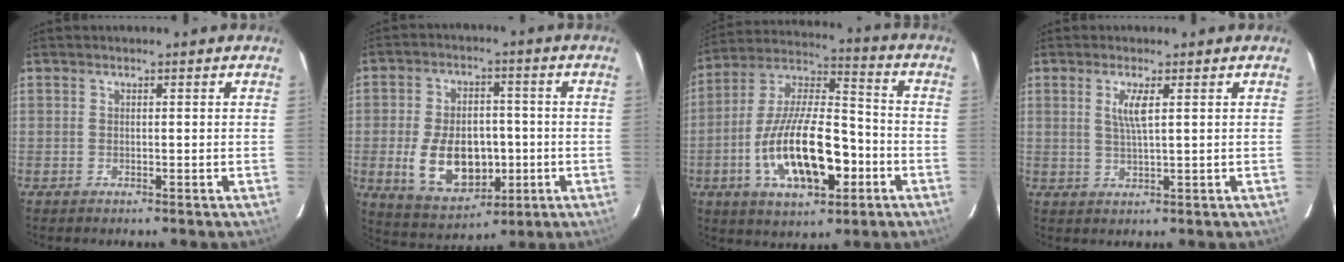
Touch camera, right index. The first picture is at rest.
{"total": 13.9, "force": [-2.7, 8.9, 10.3], "torque": [-0.214, -0.001, -0.022]}
{"total": 19.8, "force": [-6.3, 8.3, 16.9], "torque": [-0.327, 0.001, -0.105]}
{"total": 3.6, "force": [1.2, 0.2, 3.4], "torque": [-0.068, -0.004, 0.023]}